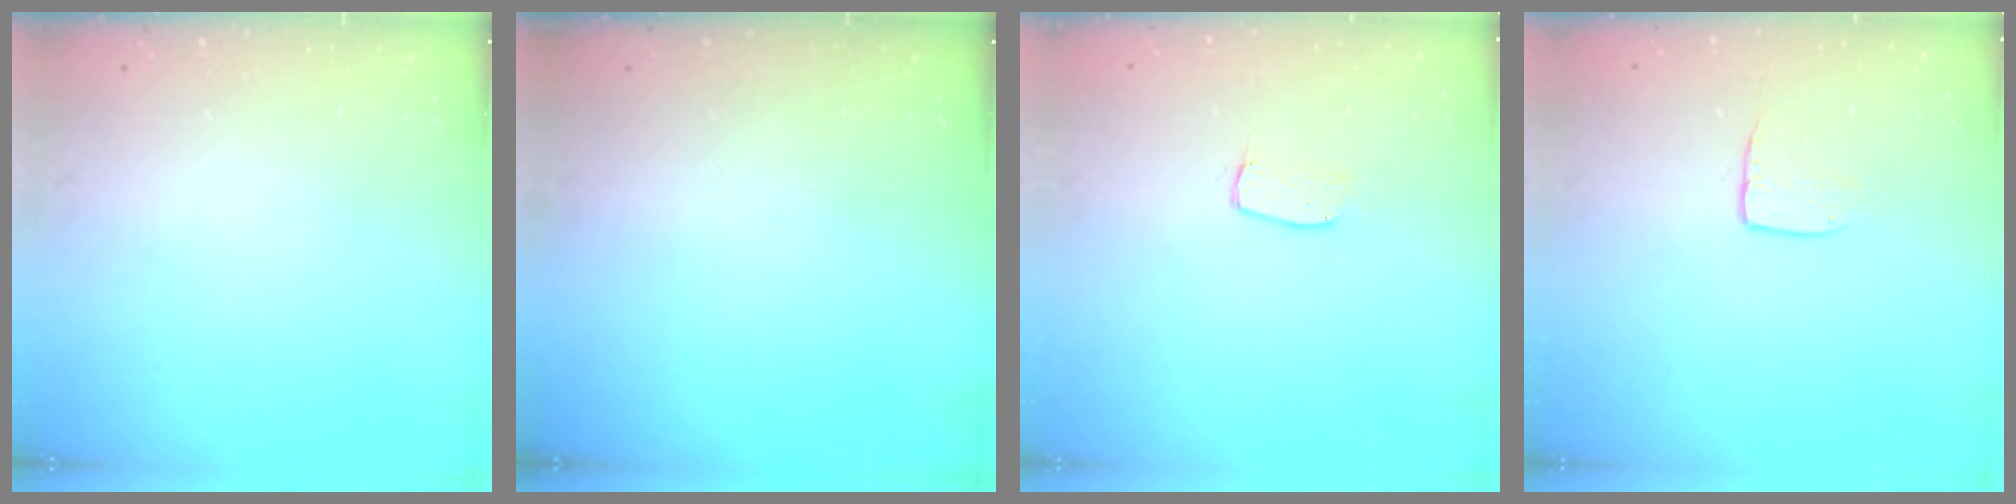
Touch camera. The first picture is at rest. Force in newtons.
{"total": 0.0}
{"total": 4.0, "press": 4.0, "slide": 0.3}
{"total": 6.7, "press": 6.7, "slide": 0.5}